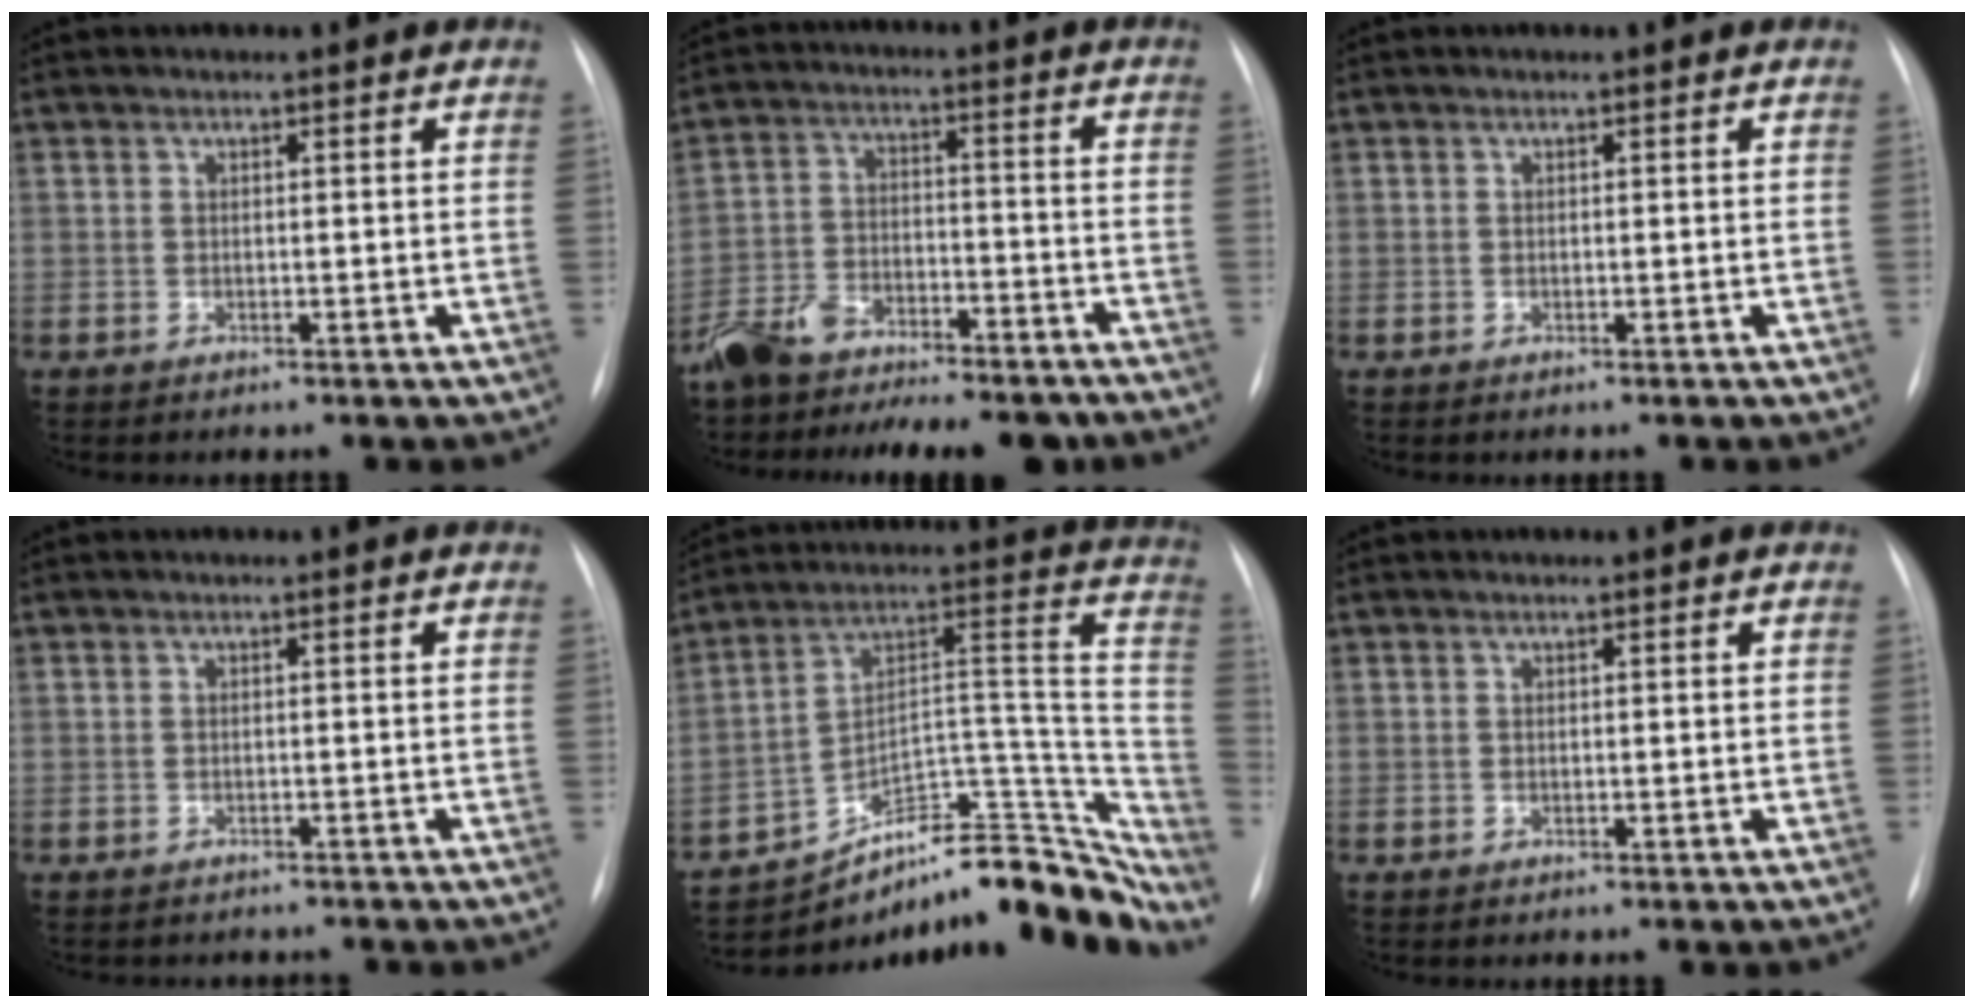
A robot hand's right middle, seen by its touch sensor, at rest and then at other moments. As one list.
[{"total": 15.8, "force": [-13.3, 5.8, 6.2], "torque": [-0.105, 0.022, -0.204]}, {"total": 0.0}, {"total": 3.6, "force": [-3.3, 1.2, 0.6], "torque": [-0.005, -0.002, -0.039]}, {"total": 21.1, "force": [-18.9, 6.5, 6.8], "torque": [-0.059, 0.076, -0.275]}, {"total": 0.0}]